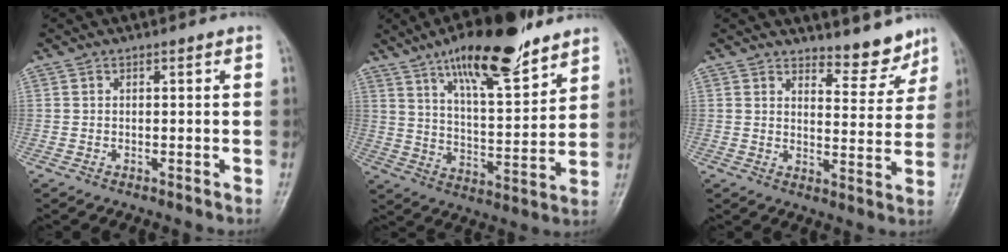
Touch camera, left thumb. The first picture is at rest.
{"total": 17.8, "force": [12.2, 5.1, 12.0], "torque": [-0.168, -0.064, 0.206]}
{"total": 7.1, "force": [6.4, 2.3, 1.7], "torque": [0.000, -0.062, 0.088]}